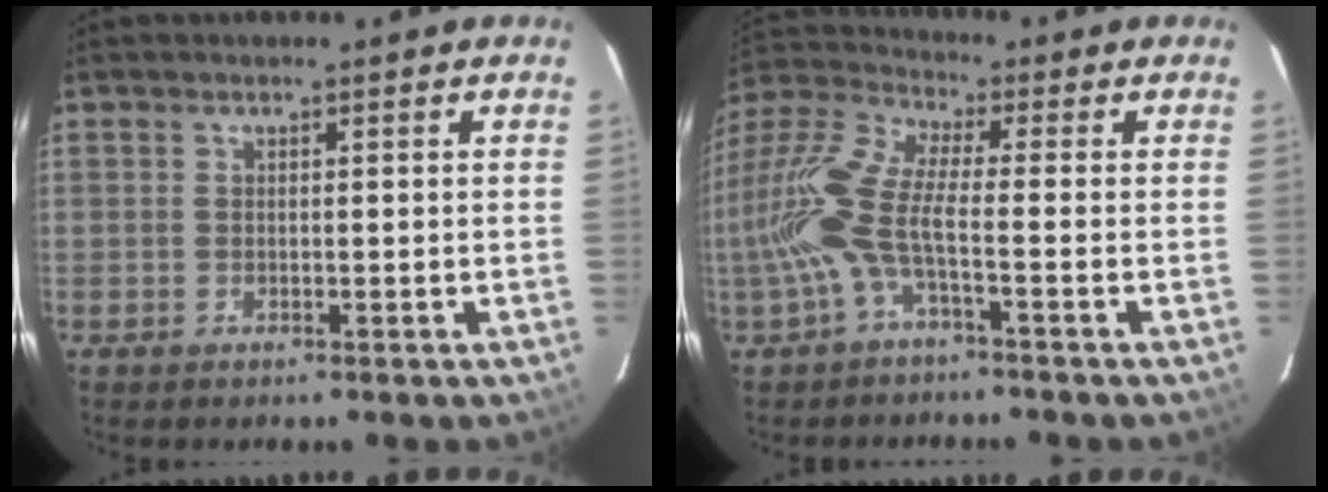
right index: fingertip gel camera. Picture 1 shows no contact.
{"total": 11.6, "force": [-3.1, 2.2, 10.9], "torque": [-0.239, 0.005, -0.068]}